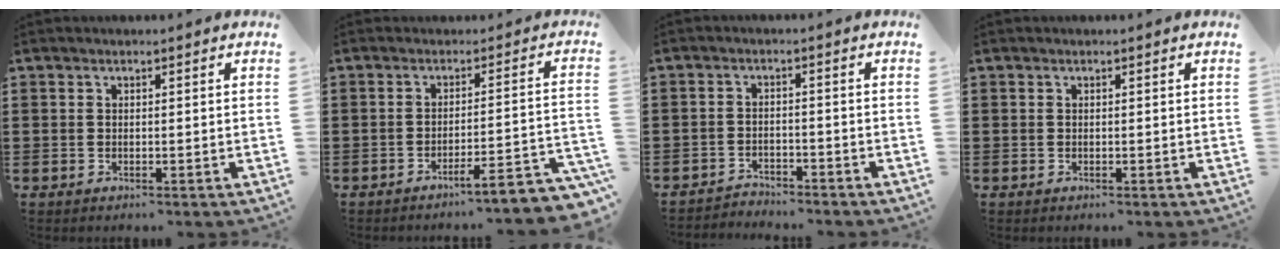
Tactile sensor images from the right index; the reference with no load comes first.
{"total": 4.2, "force": [-3.6, -0.1, 2.2], "torque": [-0.041, -0.018, -0.070]}
{"total": 2.5, "force": [-2.5, 0.4, -0.3], "torque": [-0.004, 0.003, -0.056]}
{"total": 0.0}